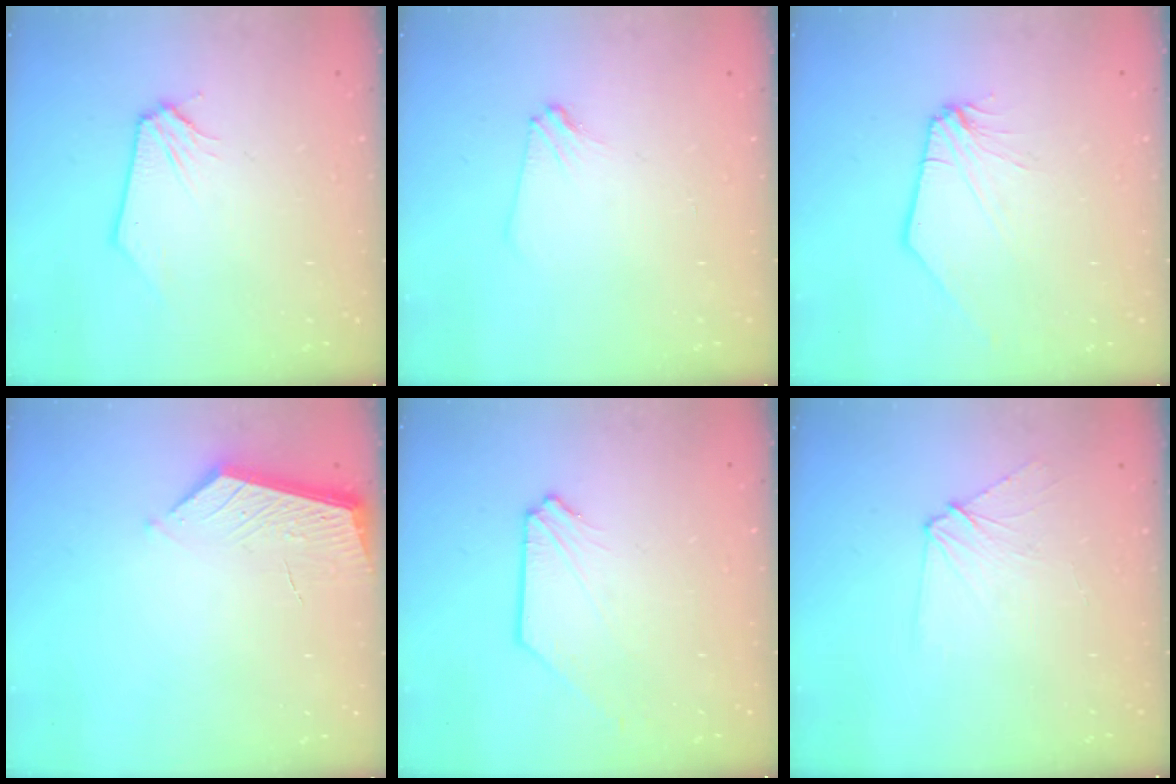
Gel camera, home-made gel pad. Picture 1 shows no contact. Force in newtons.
{"total": 2.9, "press": 2.9, "slide": 0.5}
{"total": 0.0}
{"total": 3.7, "press": 3.7, "slide": 0.4}
{"total": 1.3, "press": 1.3, "slide": 0.2}
{"total": 4.6, "press": 4.5, "slide": 0.5}